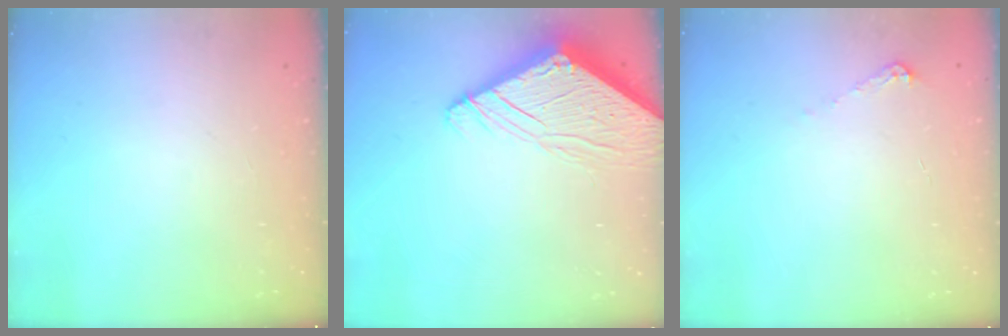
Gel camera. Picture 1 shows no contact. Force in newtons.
{"total": 9.7, "press": 9.6, "slide": 1.0}
{"total": 5.8, "press": 5.8, "slide": 0.8}